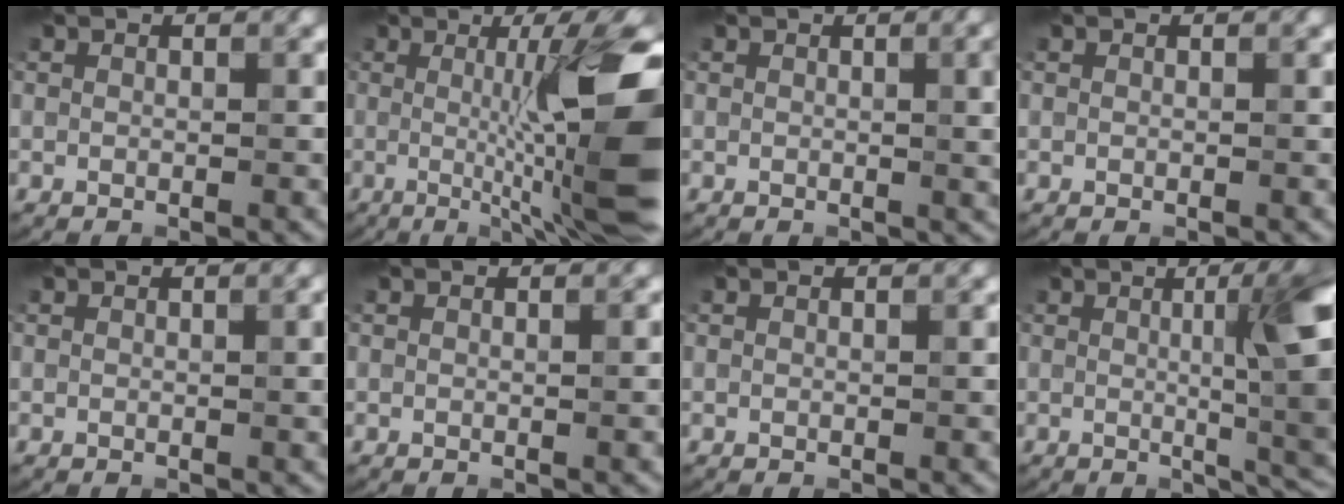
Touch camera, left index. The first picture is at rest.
{"total": 12.8, "force": [-0.2, 2.0, 12.6], "torque": [-0.151, -0.003, -0.001]}
{"total": 4.6, "force": [0.5, 1.7, 4.3], "torque": [-0.038, 0.007, 0.004]}
{"total": 0.0}
{"total": 2.1, "force": [0.2, 0.6, 2.0], "torque": [-0.016, 0.005, 0.000]}
{"total": 0.9, "force": [0.0, 0.2, 0.9], "torque": [-0.007, 0.002, -0.002]}
{"total": 0.0}
{"total": 10.0, "force": [0.8, 2.1, 9.7], "torque": [-0.101, 0.009, 0.011]}